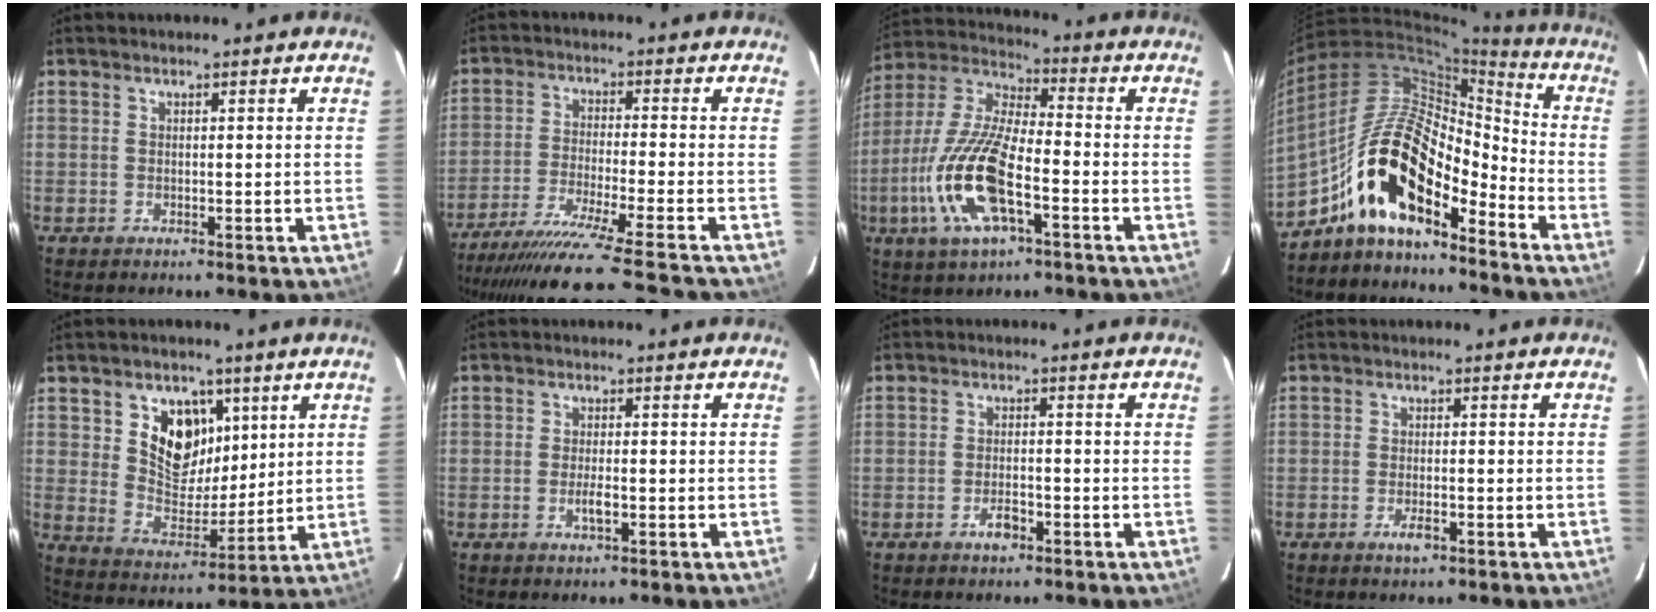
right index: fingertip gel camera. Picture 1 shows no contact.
{"total": 18.0, "force": [-16.0, -2.8, 7.6], "torque": [-0.154, -0.049, -0.265]}
{"total": 17.6, "force": [-6.1, 5.8, 15.5], "torque": [-0.333, -0.012, -0.123]}
{"total": 16.5, "force": [-11.0, 6.4, 10.5], "torque": [-0.193, 0.013, -0.215]}
{"total": 11.3, "force": [4.7, 8.1, 6.3], "torque": [-0.112, -0.004, 0.093]}
{"total": 2.6, "force": [-0.9, 0.8, 2.3], "torque": [-0.046, -0.003, -0.016]}
{"total": 3.1, "force": [-1.8, 1.4, 2.0], "torque": [-0.043, 0.000, -0.031]}
{"total": 2.5, "force": [-1.3, 0.9, 2.0], "torque": [-0.041, -0.003, -0.024]}